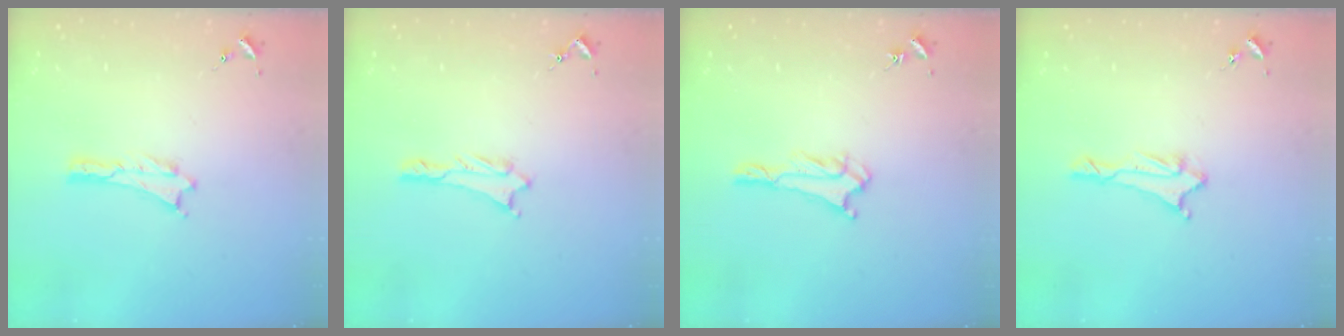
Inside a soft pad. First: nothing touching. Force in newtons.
{"total": 0.9, "press": 0.9, "slide": 0.1}
{"total": 1.7, "press": 1.6, "slide": 0.2}
{"total": 1.9, "press": 1.9, "slide": 0.5}